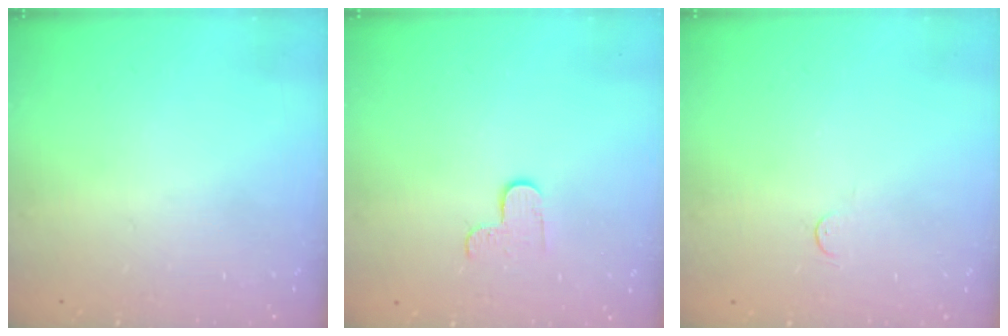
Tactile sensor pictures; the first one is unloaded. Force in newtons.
{"total": 3.1, "press": 3.1, "slide": 0.4}
{"total": 3.4, "press": 3.4, "slide": 0.4}